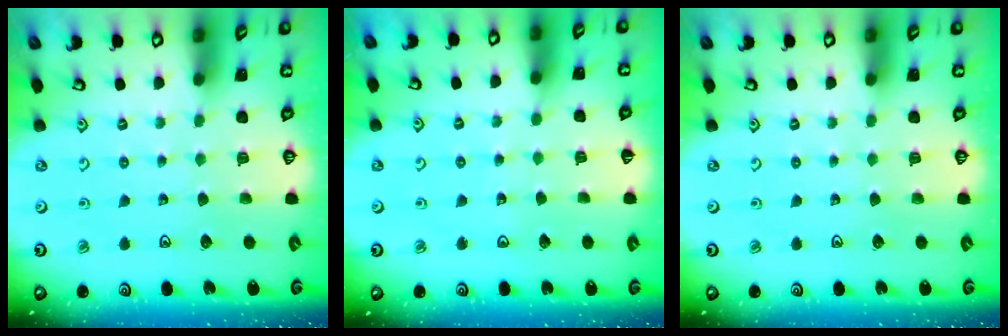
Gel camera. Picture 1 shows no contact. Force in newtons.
{"total": 3.1, "press": 3.1, "slide": 0.3}
{"total": 0.0}